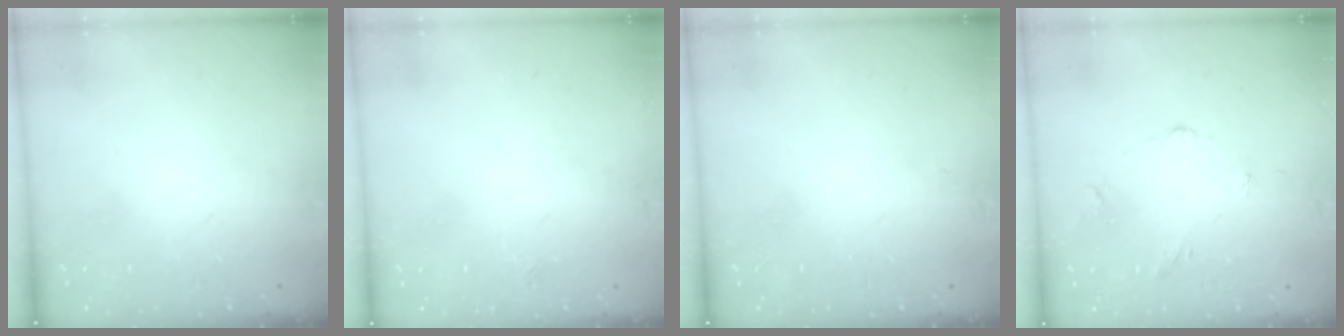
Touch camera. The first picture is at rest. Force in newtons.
{"total": 1.9, "press": 1.8, "slide": 0.4}
{"total": 0.0}
{"total": 3.0, "press": 2.9, "slide": 0.5}